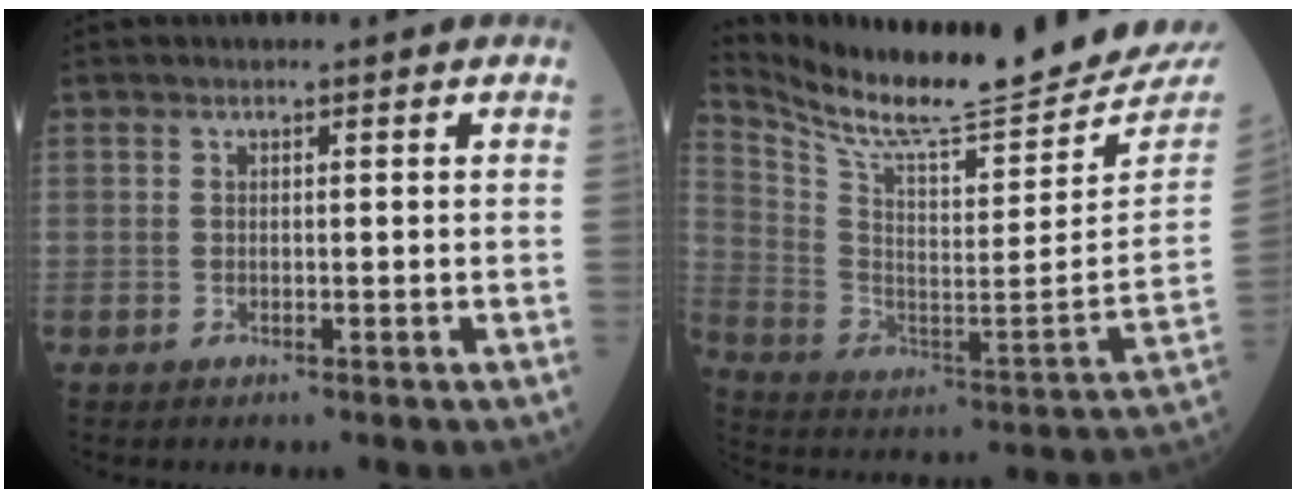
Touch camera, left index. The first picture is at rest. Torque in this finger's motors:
{"motor_torque": [0.44, -0.94, 0.08, 0.04]}